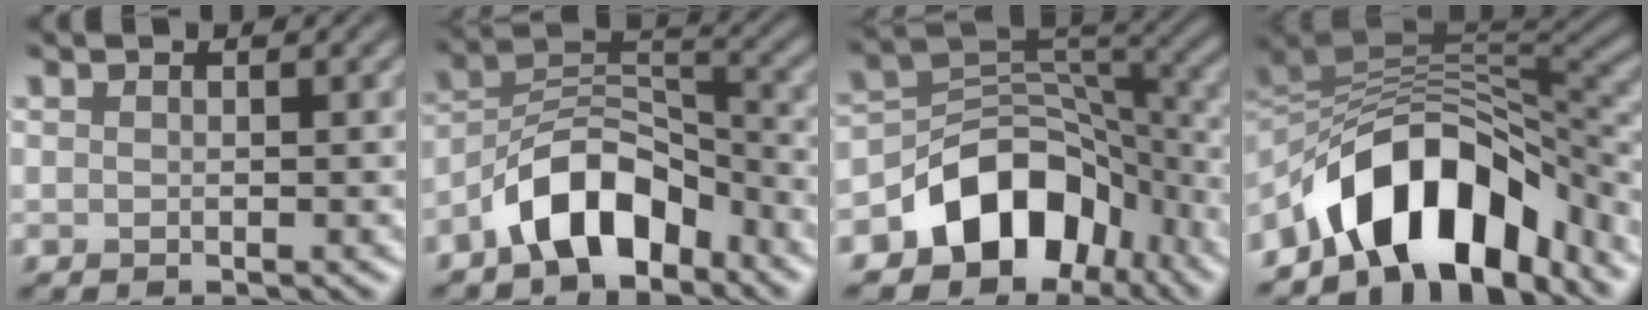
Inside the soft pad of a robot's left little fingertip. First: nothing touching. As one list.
[{"total": 7.5, "force": [-4.9, 3.7, 4.3], "torque": [-0.061, 0.014, -0.098]}, {"total": 8.9, "force": [-4.7, 6.3, 4.2], "torque": [-0.043, 0.003, -0.091]}, {"total": 11.5, "force": [-7.1, 5.5, 7.3], "torque": [-0.098, 0.007, -0.128]}]